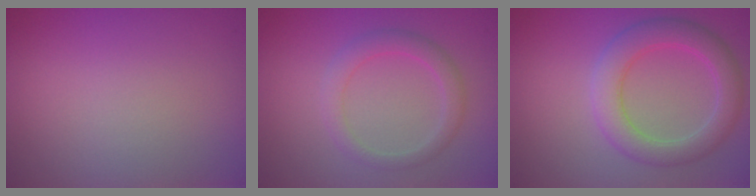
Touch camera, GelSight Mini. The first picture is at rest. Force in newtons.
{"total": 2.4, "press": 2.4, "slide": 0.1}
{"total": 4.4, "press": 4.4, "slide": 0.2}